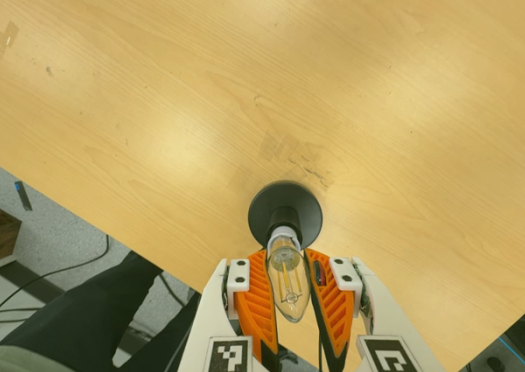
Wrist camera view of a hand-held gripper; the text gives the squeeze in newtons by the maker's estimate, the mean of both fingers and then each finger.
{"total": 20.0, "left": 21.8, "right": 18.2}